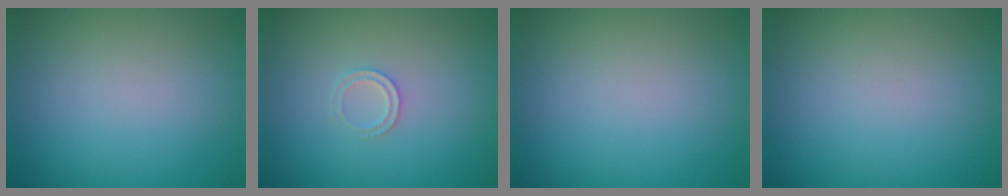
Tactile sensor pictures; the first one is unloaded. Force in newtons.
{"total": 1.2, "press": 1.2, "slide": 0.2}
{"total": 0.0}
{"total": 0.0}